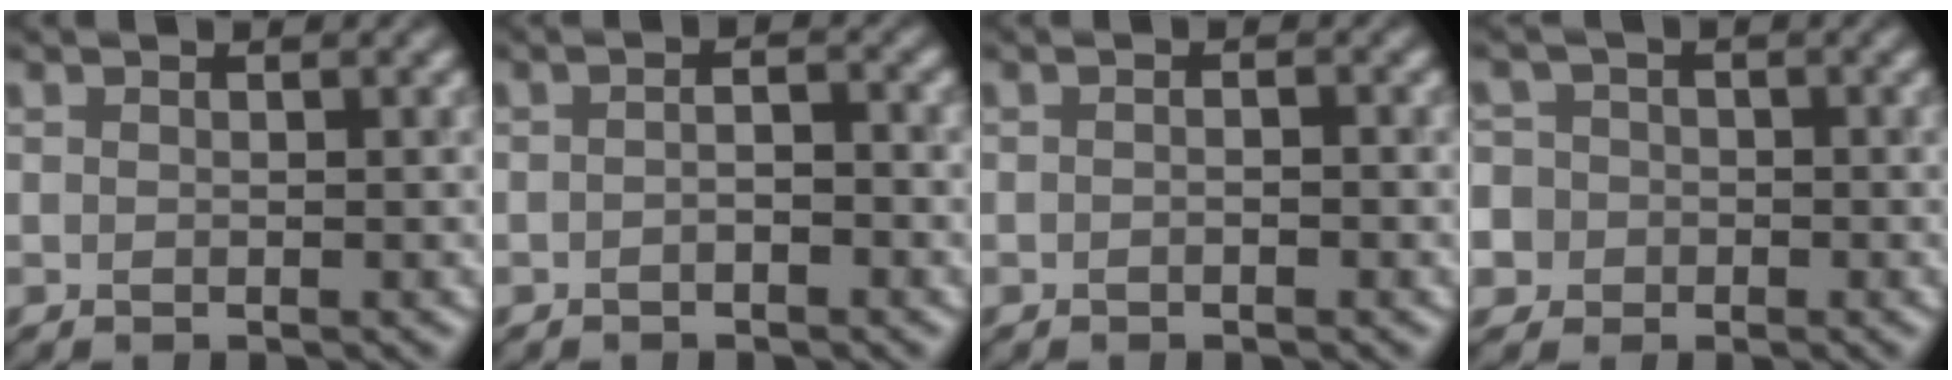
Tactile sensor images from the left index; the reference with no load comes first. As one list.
[{"total": 1.4, "force": [-0.7, 0.4, 1.1], "torque": [-0.021, 0.001, -0.015]}, {"total": 0.7, "force": [-0.3, 0.2, 0.6], "torque": [-0.013, -0.002, -0.009]}, {"total": 7.7, "force": [-2.4, 7.1, 1.8], "torque": [-0.048, 0.001, -0.081]}]